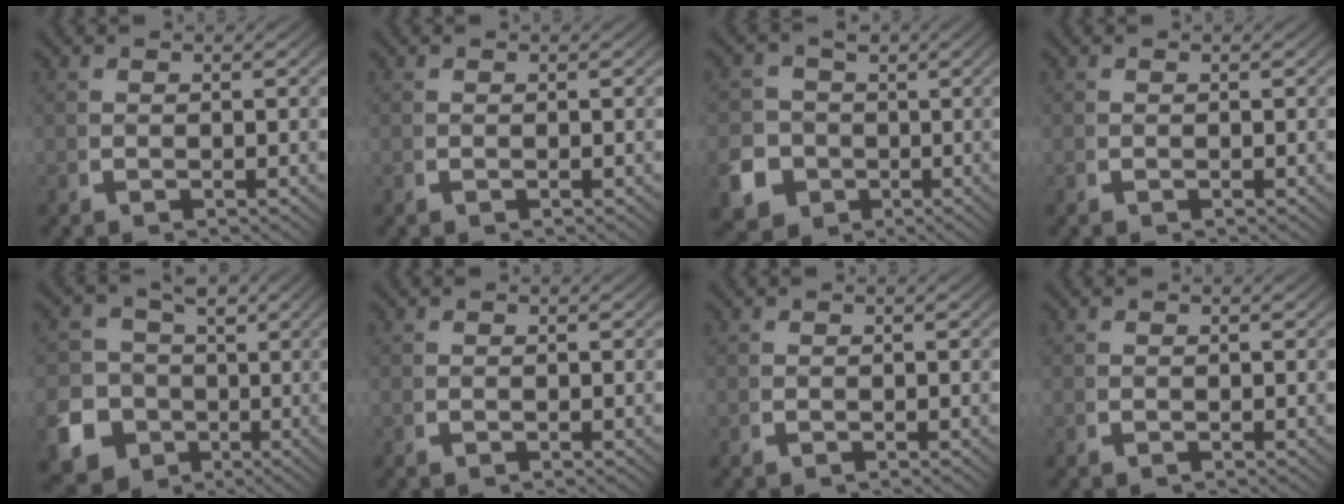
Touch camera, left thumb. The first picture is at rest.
{"total": 0.0}
{"total": 12.5, "force": [-3.0, 11.2, 4.6], "torque": [-0.095, -0.044, -0.051]}
{"total": 0.0}
{"total": 14.6, "force": [-4.7, 12.9, 5.1], "torque": [-0.122, -0.057, -0.079]}
{"total": 0.6, "force": [0.3, -0.5, -0.2], "torque": [0.006, -0.002, 0.007]}
{"total": 0.0}
{"total": 0.0}